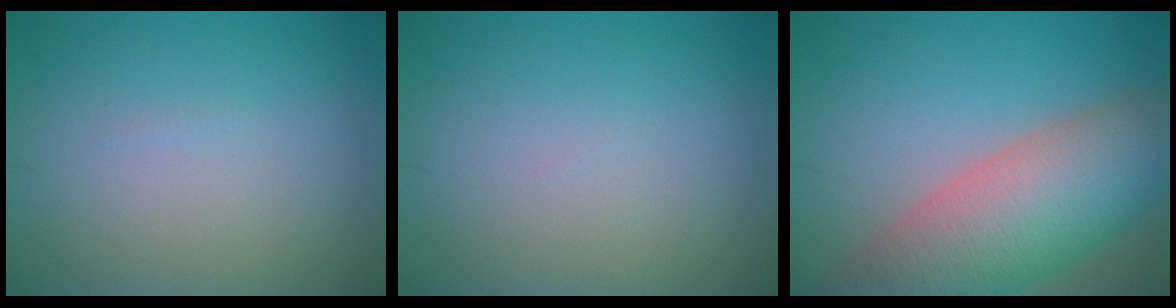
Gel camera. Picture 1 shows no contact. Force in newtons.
{"total": 0.0}
{"total": 10.8, "press": 10.8, "slide": 0.5}